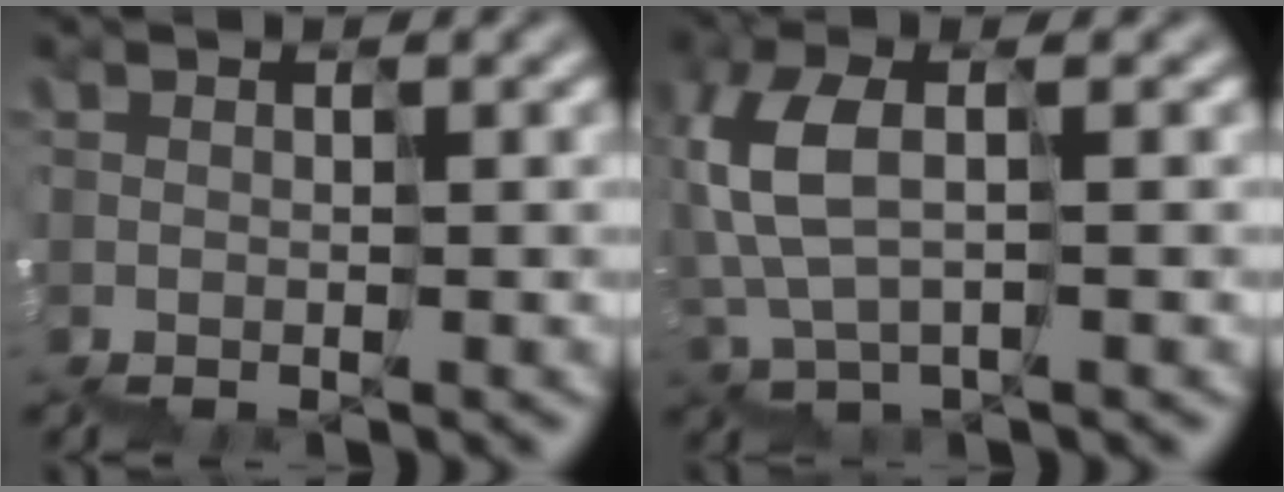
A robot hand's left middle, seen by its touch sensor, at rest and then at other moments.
{"total": 3.0, "force": [1.1, 0.9, 2.6], "torque": [-0.087, 0.020, 0.018]}